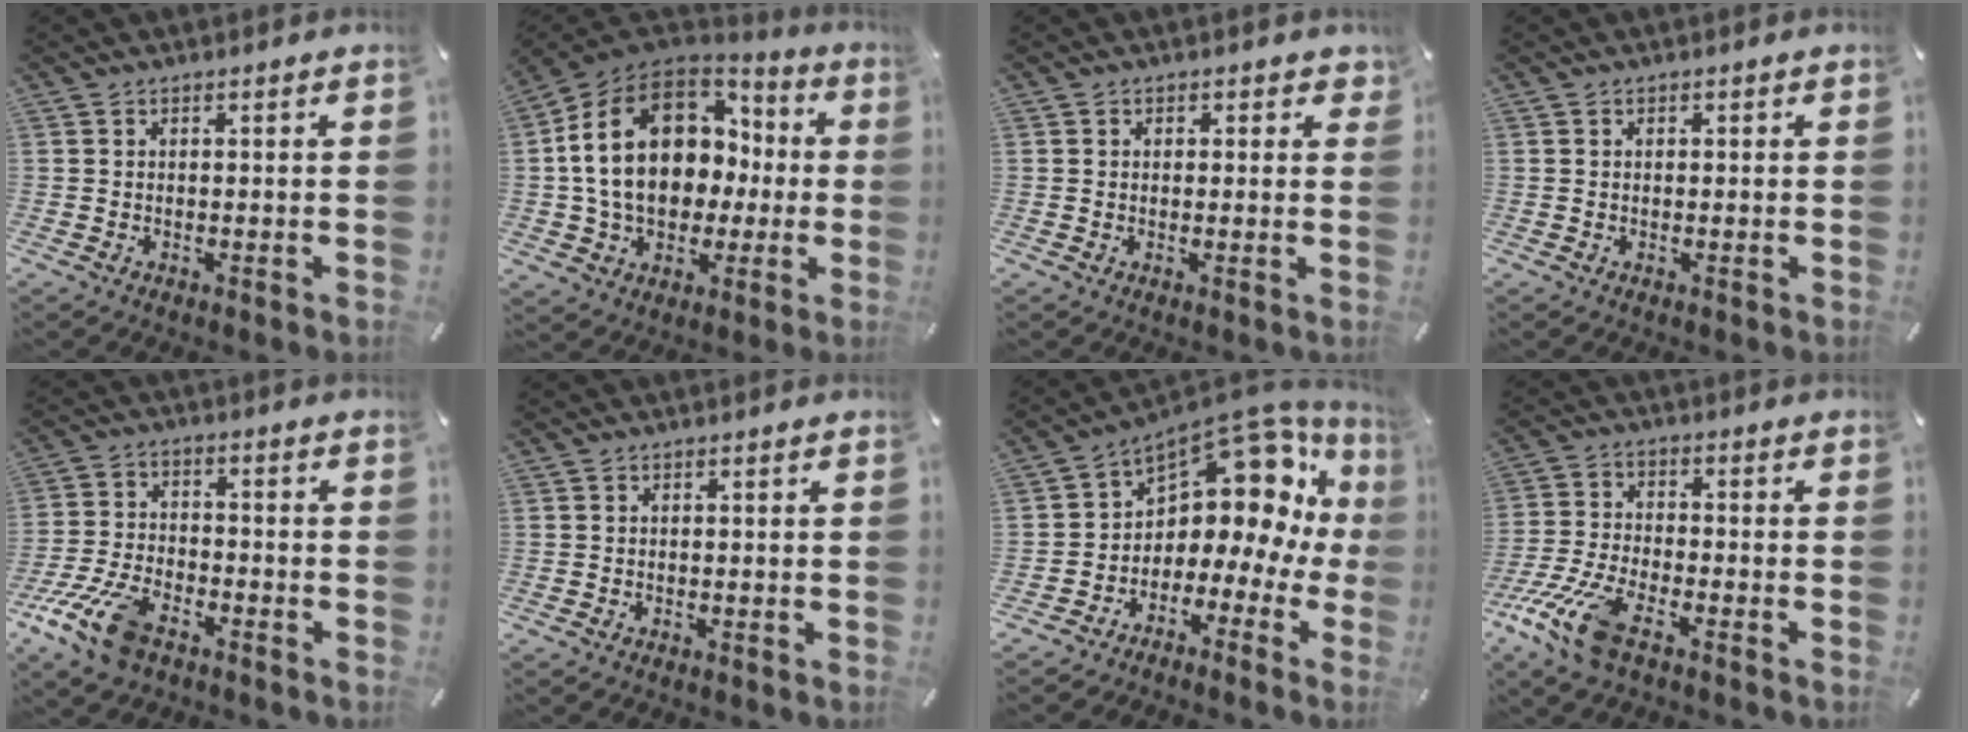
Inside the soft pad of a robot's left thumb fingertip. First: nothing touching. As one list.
[{"total": 19.9, "force": [2.5, 15.1, 12.7], "torque": [-0.256, 0.000, 0.046]}, {"total": 1.7, "force": [0.5, 1.5, 0.7], "torque": [0.008, -0.003, 0.002]}, {"total": 0.6, "force": [0.0, 0.6, 0.1], "torque": [-0.001, 0.005, -0.001]}, {"total": 12.5, "force": [-7.3, 6.5, 7.8], "torque": [-0.169, 0.033, -0.137]}, {"total": 0.0}, {"total": 12.6, "force": [6.1, 8.0, 7.6], "torque": [-0.109, -0.070, 0.098]}, {"total": 12.0, "force": [-7.2, 4.6, 8.4], "torque": [-0.190, 0.017, -0.134]}]